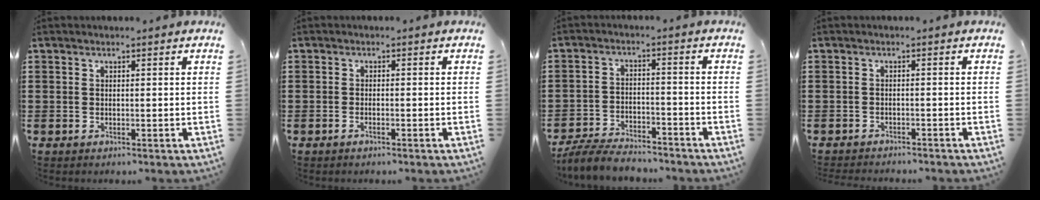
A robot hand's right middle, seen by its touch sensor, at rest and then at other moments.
{"total": 0.9, "force": [-0.6, 0.1, 0.6], "torque": [-0.013, -0.003, -0.011]}
{"total": 5.5, "force": [-5.2, 1.0, 1.4], "torque": [-0.034, 0.002, -0.104]}
{"total": 1.4, "force": [-1.4, 0.0, 0.0], "torque": [-0.004, 0.000, -0.029]}